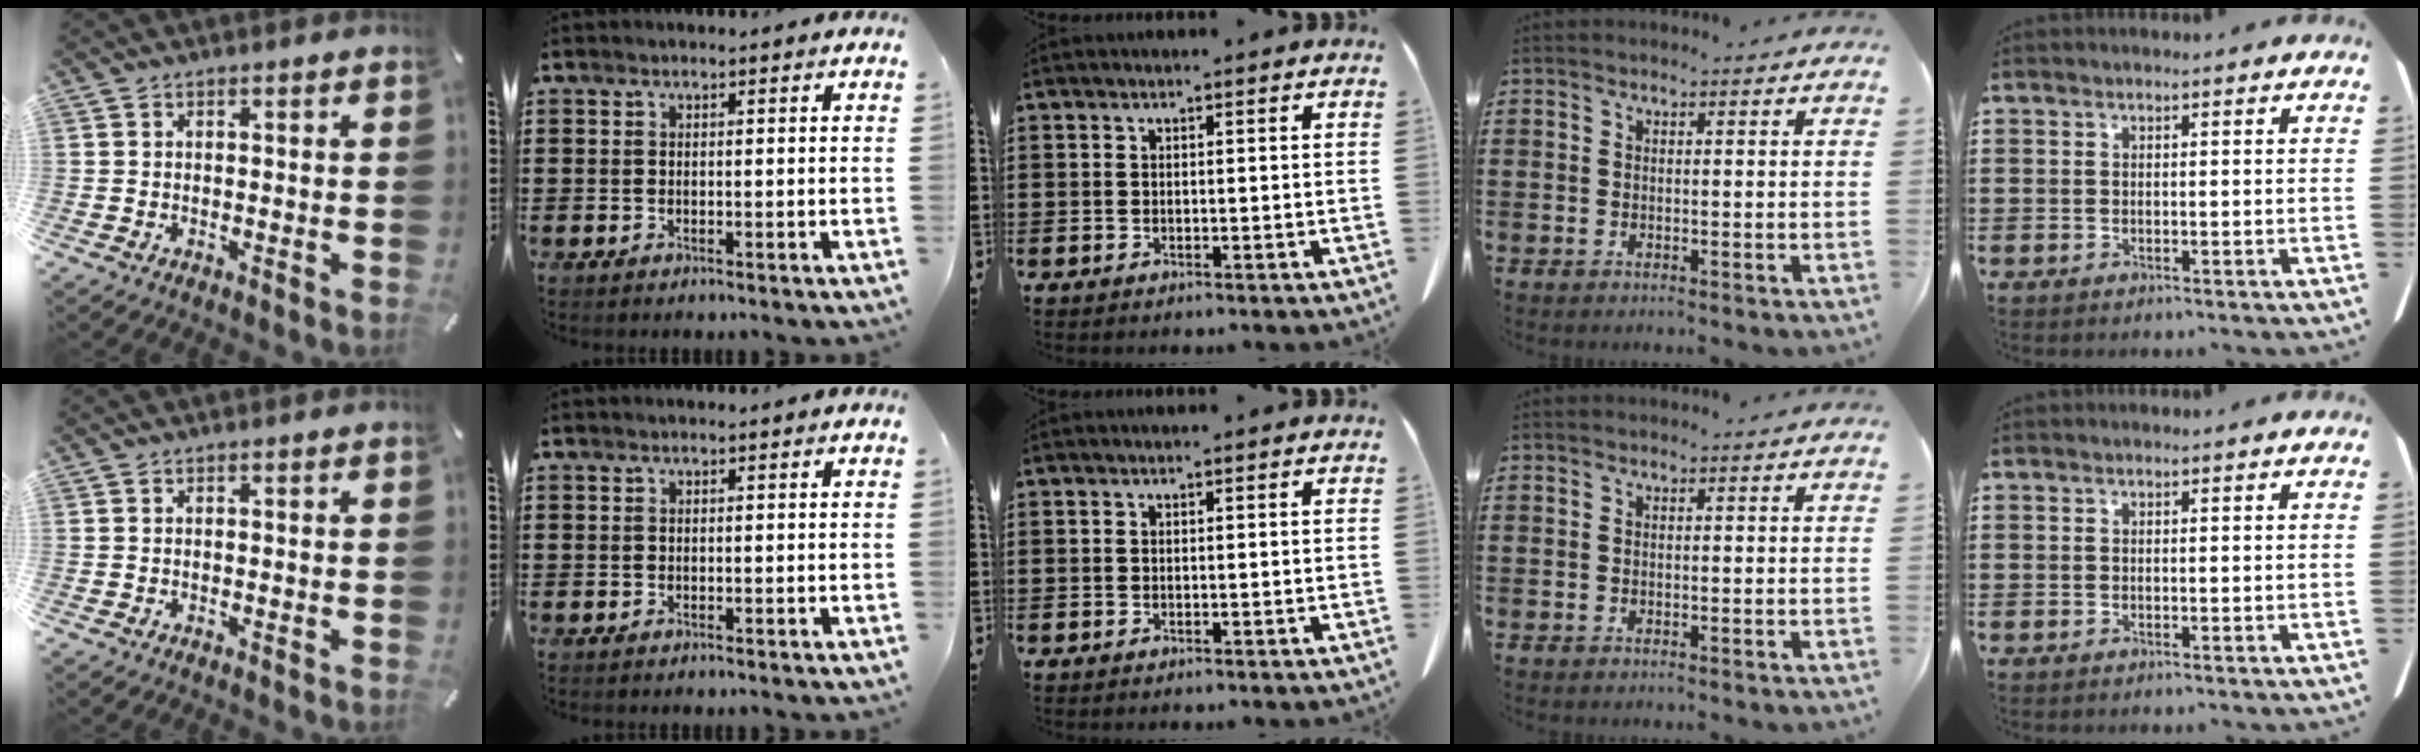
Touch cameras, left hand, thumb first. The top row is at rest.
{}